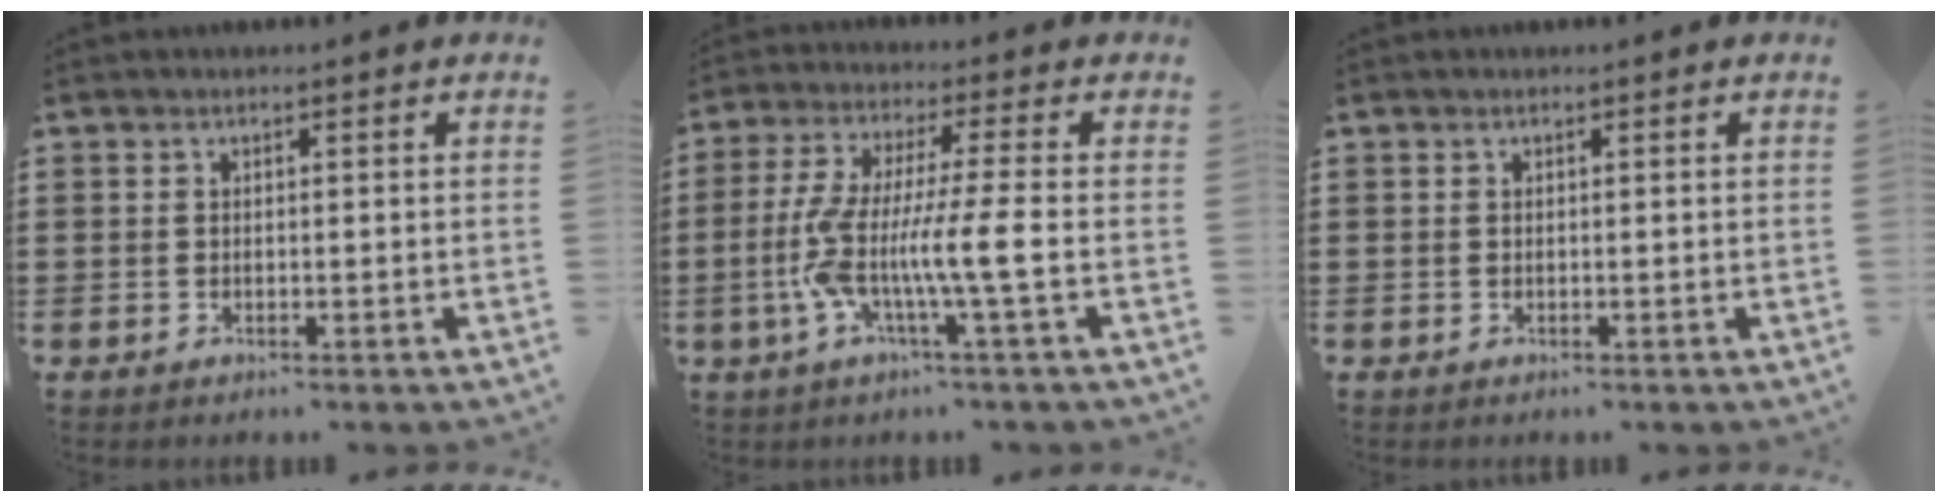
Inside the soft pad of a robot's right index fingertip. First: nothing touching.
{"total": 10.3, "force": [-2.7, 0.5, 9.9], "torque": [-0.215, -0.017, -0.061]}
{"total": 0.0}